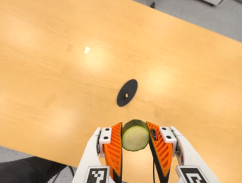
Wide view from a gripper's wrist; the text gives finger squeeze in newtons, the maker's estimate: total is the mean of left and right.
{"total": 10.0, "left": 9.5, "right": 10.4}